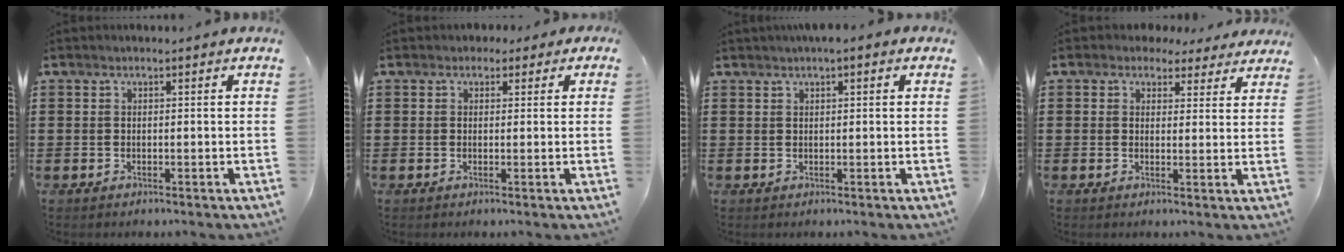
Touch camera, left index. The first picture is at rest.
{"total": 1.4, "force": [0.5, 1.2, 0.5], "torque": [-0.006, 0.005, 0.006]}
{"total": 1.3, "force": [0.9, 0.4, 0.9], "torque": [-0.019, 0.004, 0.015]}
{"total": 3.1, "force": [2.6, 1.6, 0.6], "torque": [-0.015, 0.000, 0.046]}